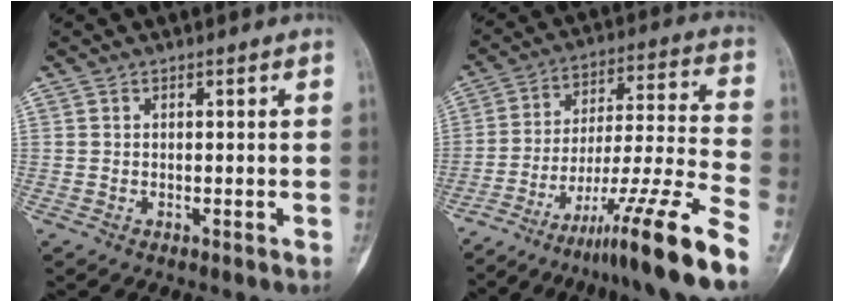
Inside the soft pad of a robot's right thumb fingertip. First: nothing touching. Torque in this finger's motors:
{"motor_torque": [0.49, 0.19, 1.28, -0.90, 0.31]}